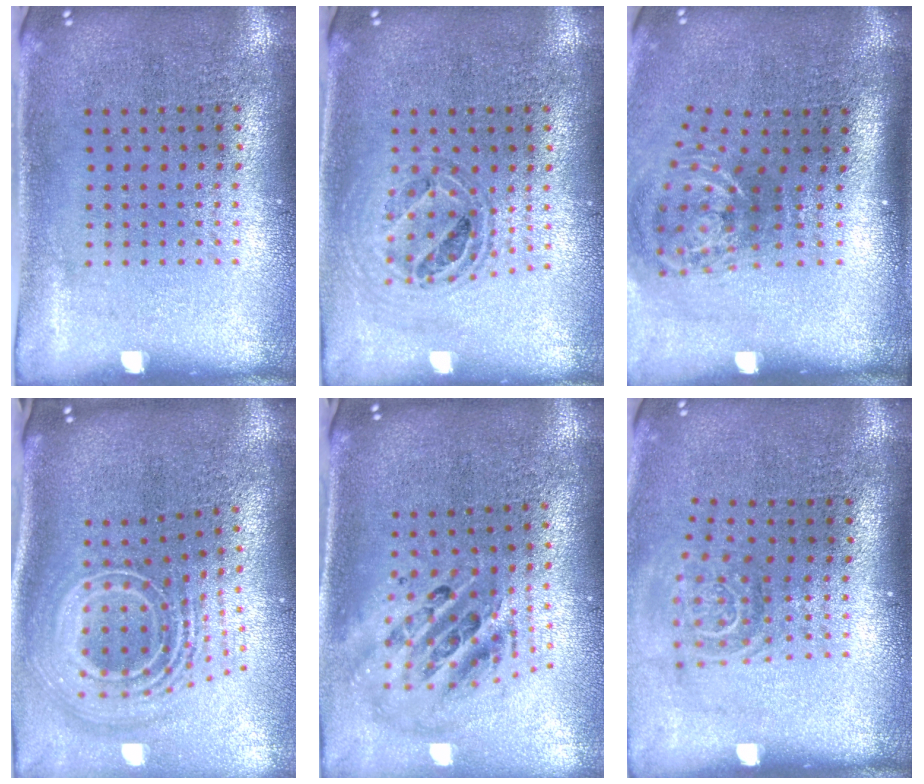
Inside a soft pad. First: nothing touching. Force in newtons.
{"total": 0.8, "press": 0.7, "slide": 0.3}
{"total": 2.1, "press": 1.3, "slide": 1.7}
{"total": 3.1, "press": 2.0, "slide": 2.3}
{"total": 2.5, "press": 1.7, "slide": 1.8}
{"total": 1.6, "press": 1.1, "slide": 1.1}